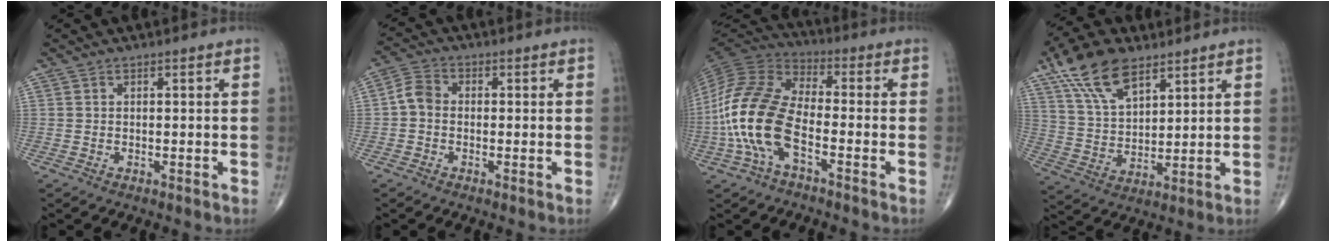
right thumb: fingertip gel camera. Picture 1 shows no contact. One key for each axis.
{"total": 4.2, "fx": -0.6, "fy": 3.3, "fz": 2.5, "tx": -0.040, "ty": 0.011, "tz": -0.022}
{"total": 16.4, "fx": -4.8, "fy": 7.9, "fz": 13.6, "tx": -0.290, "ty": 0.032, "tz": -0.098}
{"total": 13.7, "fx": 8.5, "fy": 6.5, "fz": 8.5, "tx": -0.143, "ty": -0.022, "tz": 0.163}